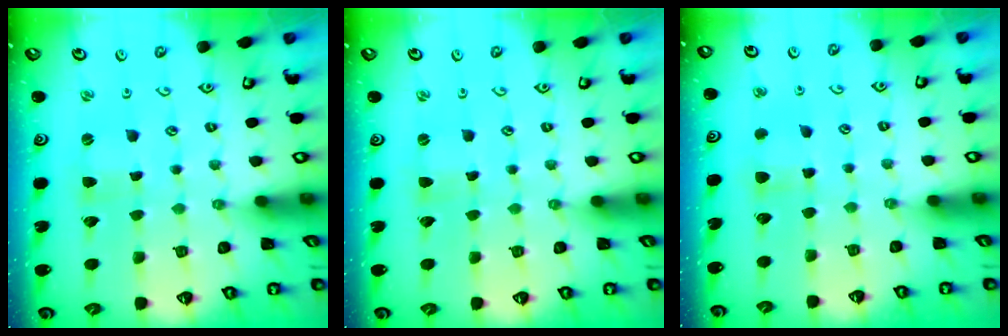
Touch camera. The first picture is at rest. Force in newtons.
{"total": 0.0}
{"total": 4.0, "press": 3.9, "slide": 0.6}